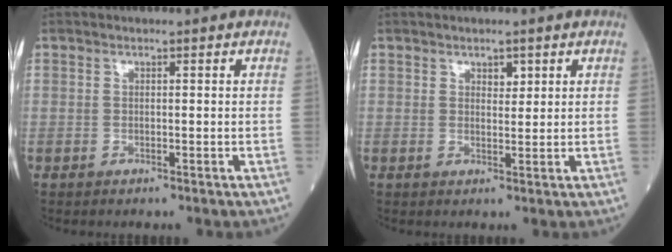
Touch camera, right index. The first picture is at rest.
{"total": 1.9, "force": [1.3, 1.0, 1.0], "torque": [-0.010, 0.004, 0.023]}